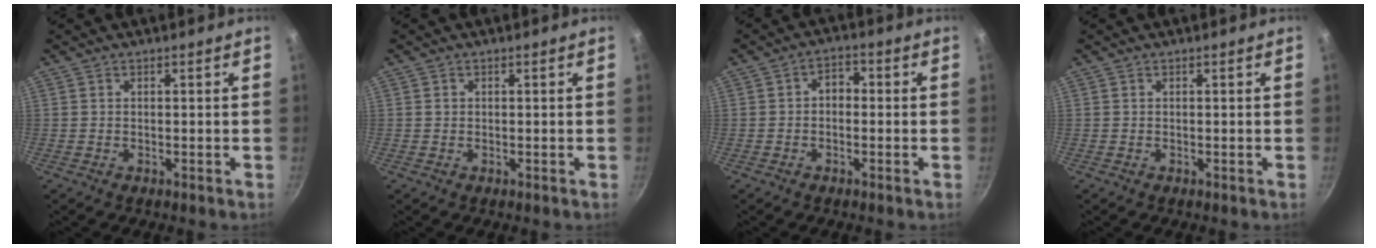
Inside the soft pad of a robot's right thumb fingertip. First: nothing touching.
{"total": 0.6, "force": [0.1, 0.6, 0.2], "torque": [0.001, 0.002, 0.002]}
{"total": 3.4, "force": [-0.3, 2.4, 2.3], "torque": [-0.020, 0.016, -0.017]}
{"total": 0.0}